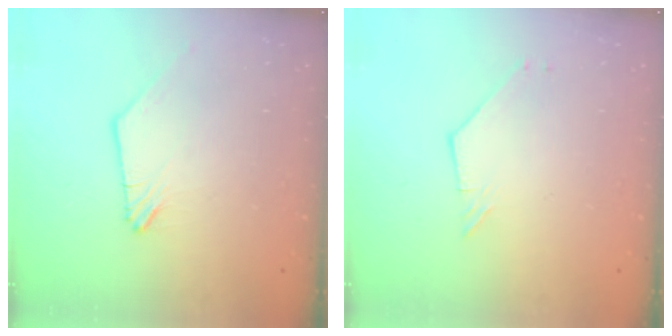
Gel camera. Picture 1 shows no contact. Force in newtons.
{"total": 2.0, "press": 2.0, "slide": 0.1}